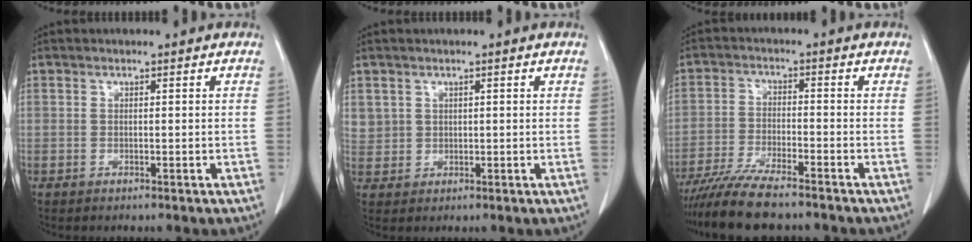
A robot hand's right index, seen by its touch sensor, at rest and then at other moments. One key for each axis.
{"total": 3.2, "fx": 1.2, "fy": 3.0, "fz": 0.3, "tx": 0.004, "ty": 0.008, "tz": 0.030}
{"total": 9.4, "fx": -8.0, "fy": 1.0, "fz": 4.8, "tx": -0.080, "ty": -0.027, "tz": -0.137}